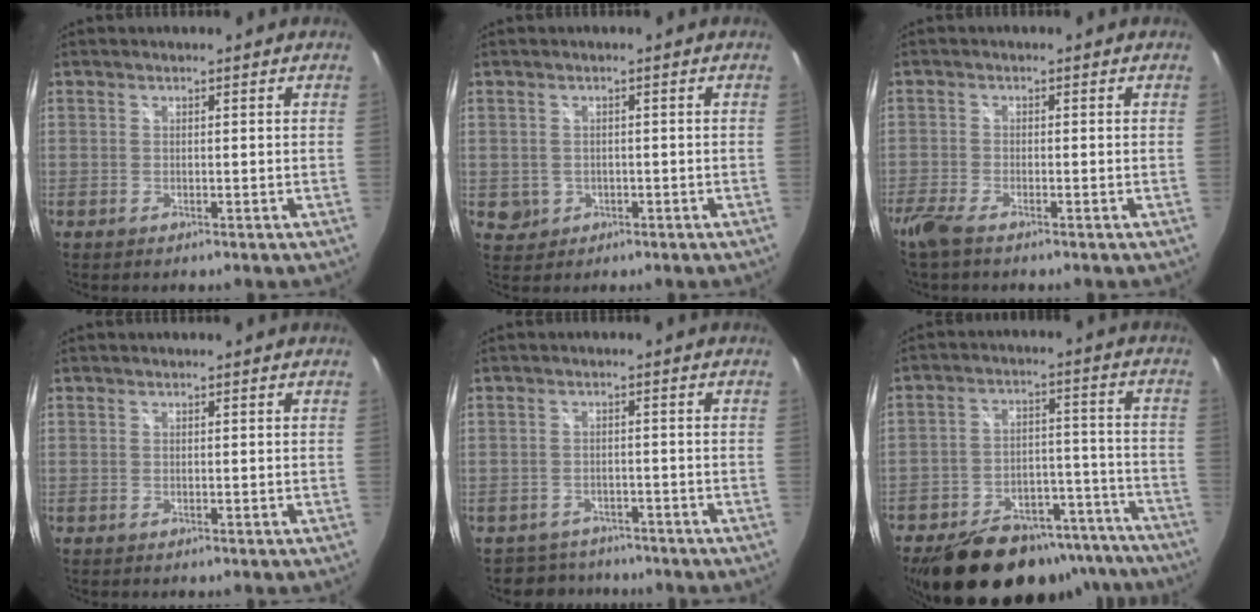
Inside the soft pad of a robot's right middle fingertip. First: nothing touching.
{"total": 2.8, "force": [-0.4, 2.7, 0.7], "torque": [-0.018, 0.001, 0.002]}
{"total": 4.2, "force": [-3.3, 0.7, 2.5], "torque": [-0.070, -0.014, -0.067]}
{"total": 0.0}
{"total": 5.1, "force": [-4.4, 2.7, -0.1], "torque": [-0.010, 0.009, -0.070]}
{"total": 26.8, "force": [-20.9, 12.1, 11.8], "torque": [-0.224, 0.022, -0.268]}